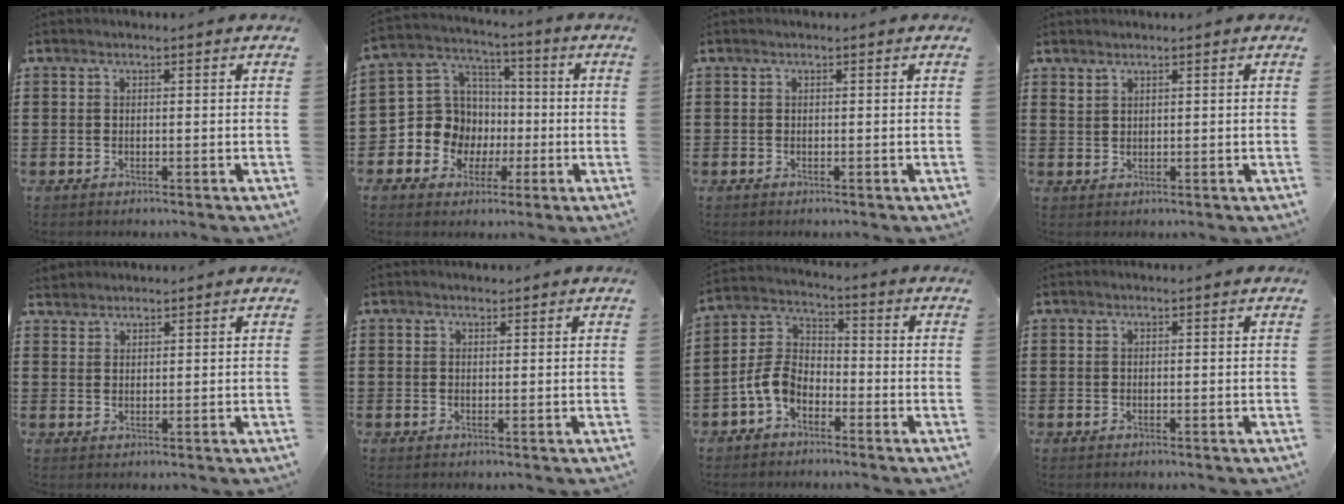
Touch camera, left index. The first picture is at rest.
{"total": 10.3, "force": [-1.5, 9.8, 2.8], "torque": [-0.113, 0.006, -0.024]}
{"total": 0.0}
{"total": 1.4, "force": [1.3, 0.3, 0.3], "torque": [-0.009, 0.000, 0.026]}
{"total": 1.8, "force": [1.7, 0.4, -0.2], "torque": [-0.001, 0.001, 0.036]}
{"total": 0.7, "force": [0.6, 0.3, 0.1], "torque": [-0.003, 0.002, 0.012]}
{"total": 6.1, "force": [-3.2, 3.8, 3.6], "torque": [-0.109, 0.001, -0.074]}
{"total": 0.0}